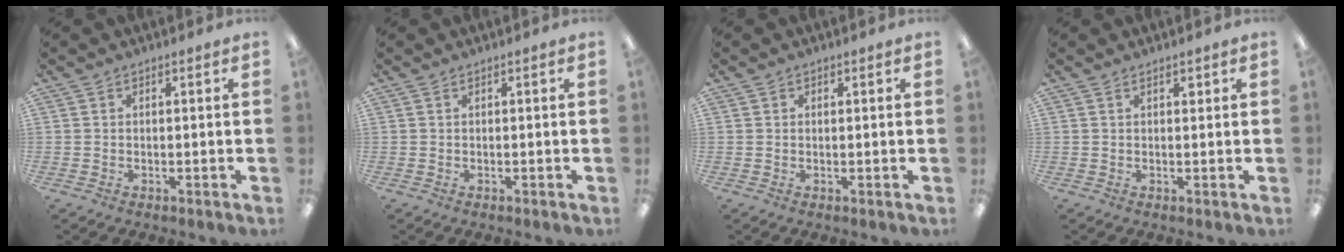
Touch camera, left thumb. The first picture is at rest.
{"total": 0.0}
{"total": 0.8, "force": [0.3, 0.7, 0.0], "torque": [0.008, 0.002, 0.003]}
{"total": 1.1, "force": [0.8, 0.6, 0.5], "torque": [-0.003, -0.001, 0.012]}